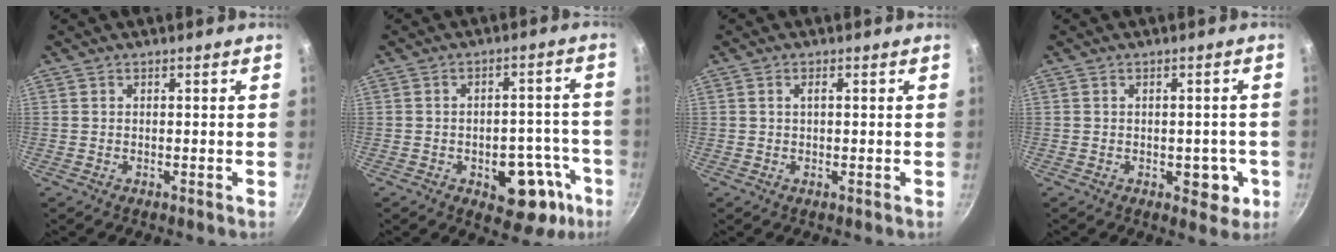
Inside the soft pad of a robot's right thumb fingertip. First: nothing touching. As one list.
[{"total": 13.4, "force": [-5.8, 7.7, 9.3], "torque": [-0.053, 0.038, -0.065]}, {"total": 1.3, "force": [0.3, 0.5, 1.2], "torque": [-0.022, 0.002, 0.004]}, {"total": 5.3, "force": [-1.4, 3.3, 3.9], "torque": [-0.017, 0.006, -0.014]}]